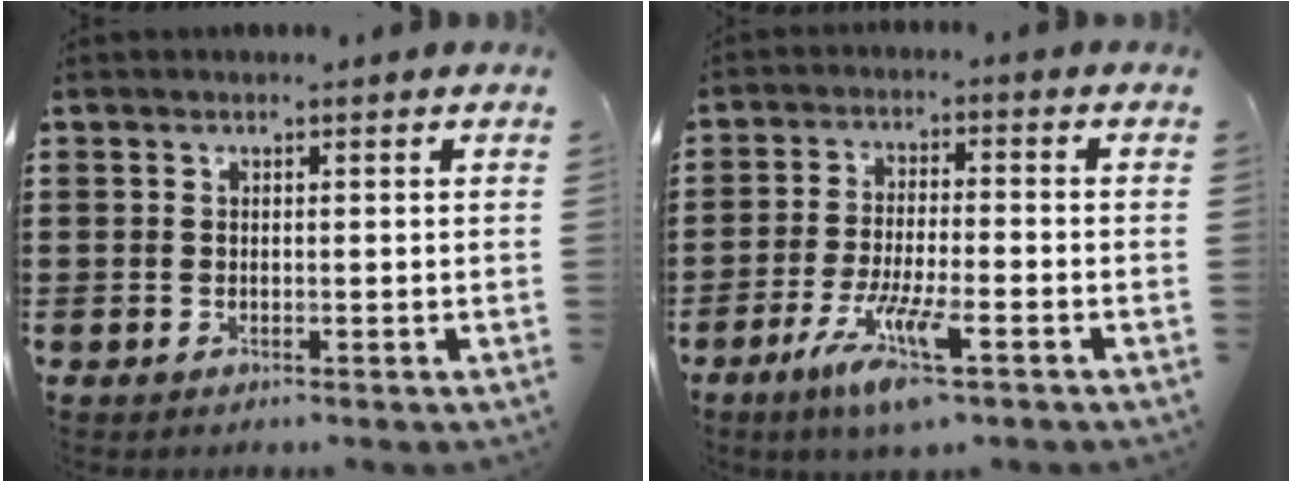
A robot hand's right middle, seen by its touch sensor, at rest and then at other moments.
{"total": 7.9, "force": [-4.7, 1.0, 6.3], "torque": [-0.131, -0.016, -0.087]}